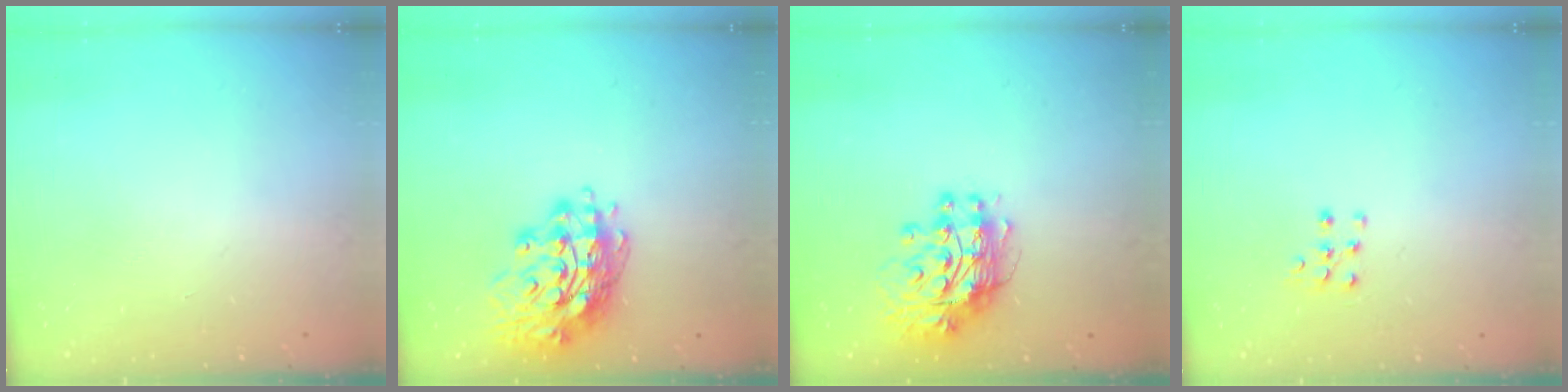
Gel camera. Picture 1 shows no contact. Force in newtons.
{"total": 15.7, "press": 15.7, "slide": 1.3}
{"total": 12.3, "press": 12.2, "slide": 1.1}
{"total": 6.1, "press": 6.0, "slide": 0.5}